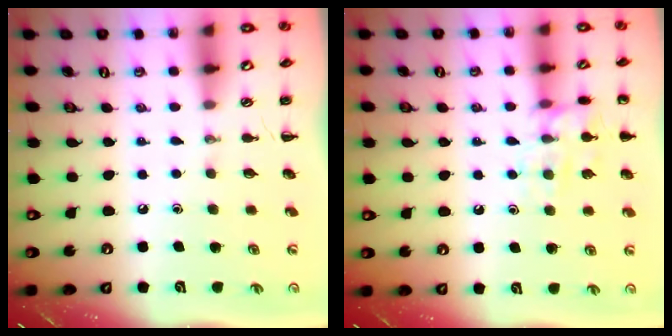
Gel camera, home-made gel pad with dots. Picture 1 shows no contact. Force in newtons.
{"total": 11.7, "press": 11.7, "slide": 0.6}